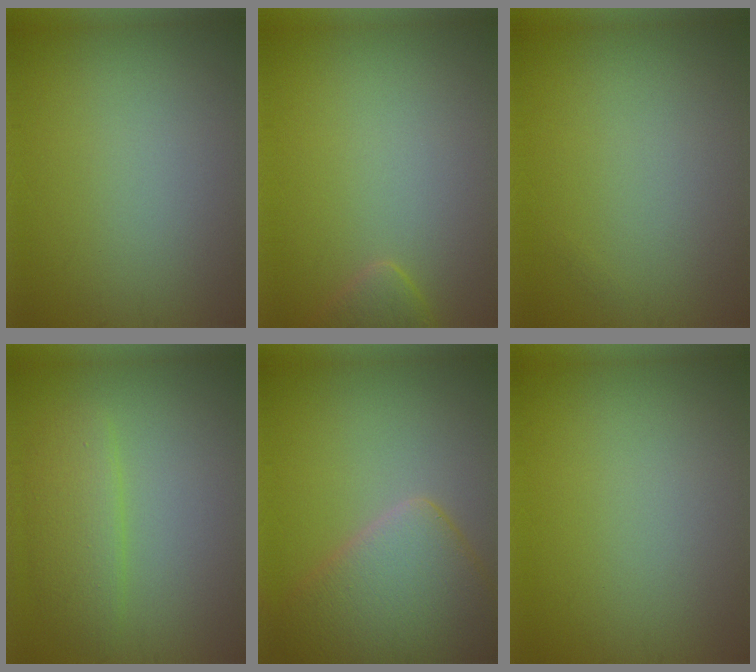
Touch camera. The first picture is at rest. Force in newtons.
{"total": 1.5, "press": 1.5, "slide": 0.2}
{"total": 0.0}
{"total": 2.9, "press": 2.9, "slide": 0.2}
{"total": 6.5, "press": 6.5, "slide": 0.4}
{"total": 0.0}